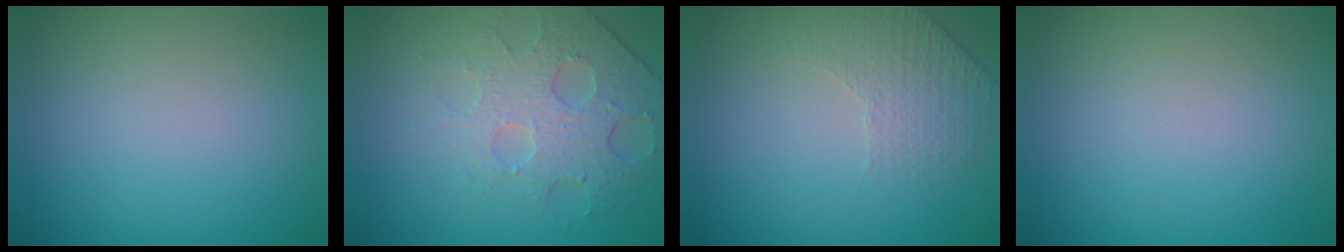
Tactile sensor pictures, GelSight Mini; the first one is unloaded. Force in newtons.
{"total": 4.1, "press": 3.9, "slide": 1.1}
{"total": 1.7, "press": 1.3, "slide": 1.1}
{"total": 0.0}